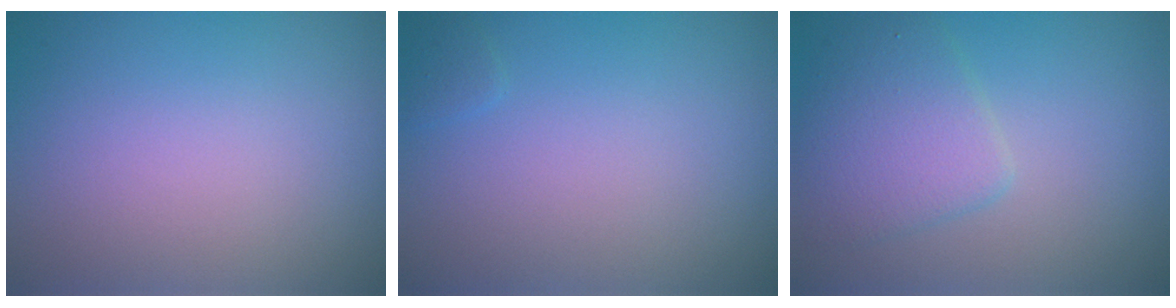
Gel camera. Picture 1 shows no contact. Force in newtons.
{"total": 0.6, "press": 0.6, "slide": 0.0}
{"total": 4.0, "press": 4.0, "slide": 0.2}